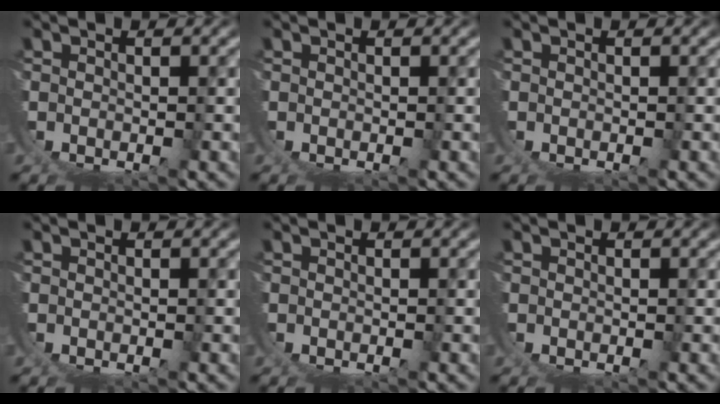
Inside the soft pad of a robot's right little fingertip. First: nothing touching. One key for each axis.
{"total": 0.0}
{"total": 0.0}
{"total": 0.0}
{"total": 0.0}
{"total": 0.0}